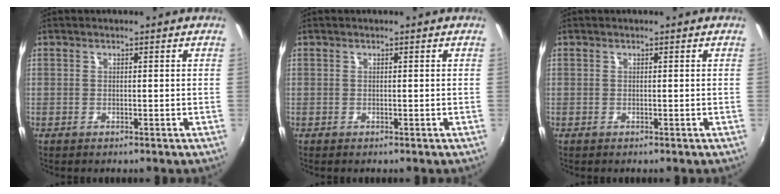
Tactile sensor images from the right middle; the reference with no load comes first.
{"total": 0.0}
{"total": 0.0}